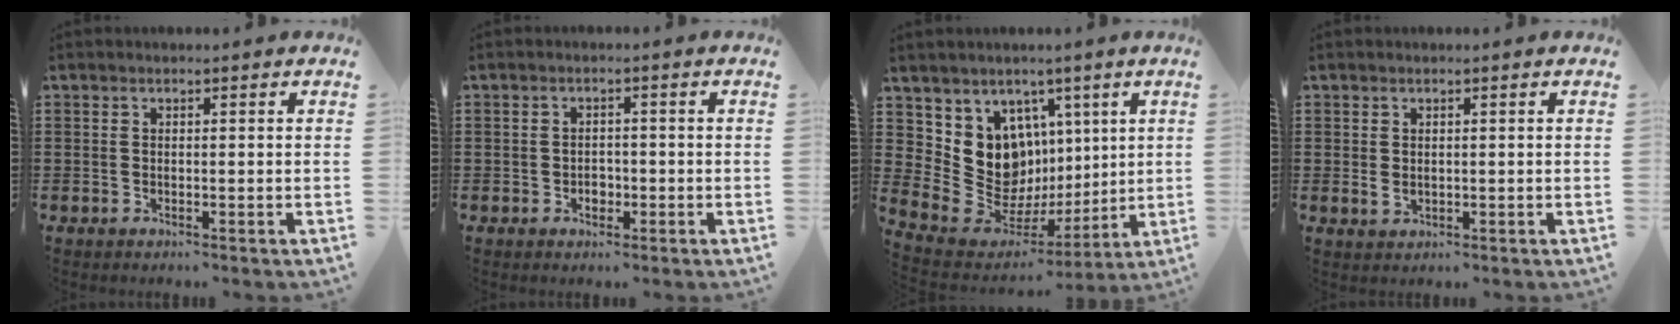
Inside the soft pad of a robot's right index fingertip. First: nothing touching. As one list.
[{"total": 1.7, "force": [-0.8, 1.2, 0.9], "torque": [-0.022, -0.003, -0.015]}, {"total": 11.5, "force": [2.3, 10.6, 3.8], "torque": [-0.111, -0.036, 0.053]}, {"total": 1.2, "force": [0.1, 0.8, 0.9], "torque": [-0.019, 0.003, 0.002]}]